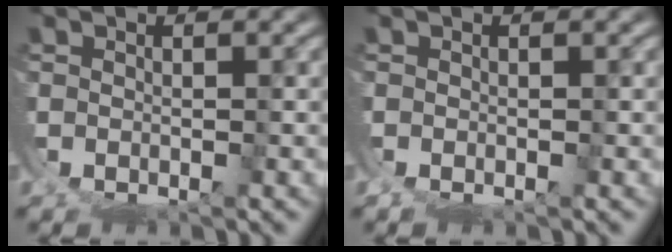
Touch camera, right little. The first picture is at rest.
{"total": 1.6, "force": [-0.6, 1.3, 0.7], "torque": [-0.022, -0.004, -0.012]}